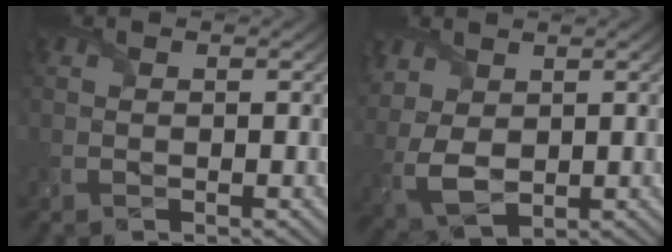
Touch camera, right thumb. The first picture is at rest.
{"total": 5.9, "force": [1.6, 4.1, 3.8], "torque": [-0.122, -0.004, 0.034]}